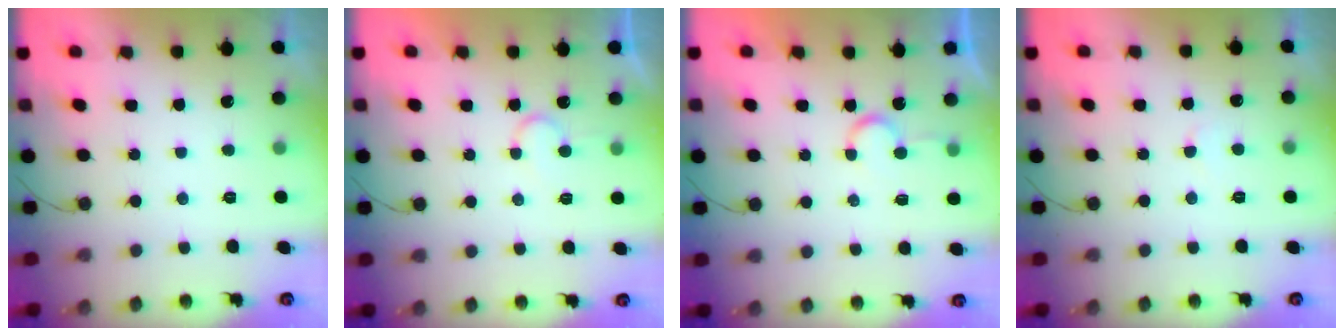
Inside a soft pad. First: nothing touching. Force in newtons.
{"total": 5.1, "press": 5.1, "slide": 0.4}
{"total": 4.8, "press": 4.8, "slide": 0.3}
{"total": 2.4, "press": 2.4, "slide": 0.2}